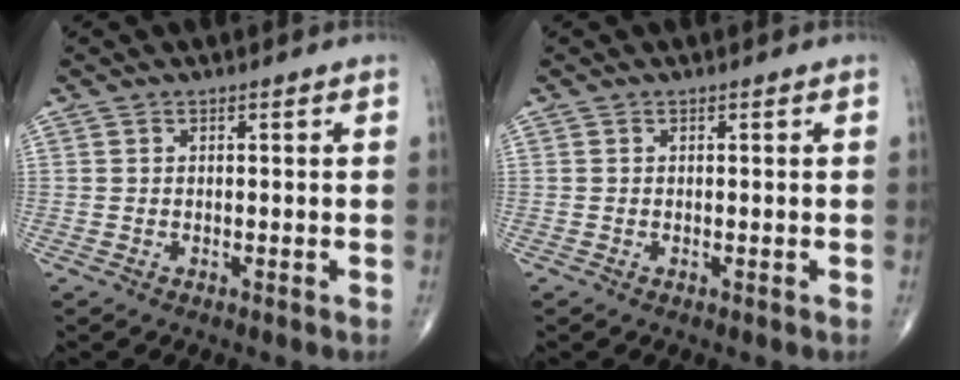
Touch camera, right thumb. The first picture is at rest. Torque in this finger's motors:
{"motor_torque": [-0.09, -0.17, -0.27, -0.21, 0.00]}